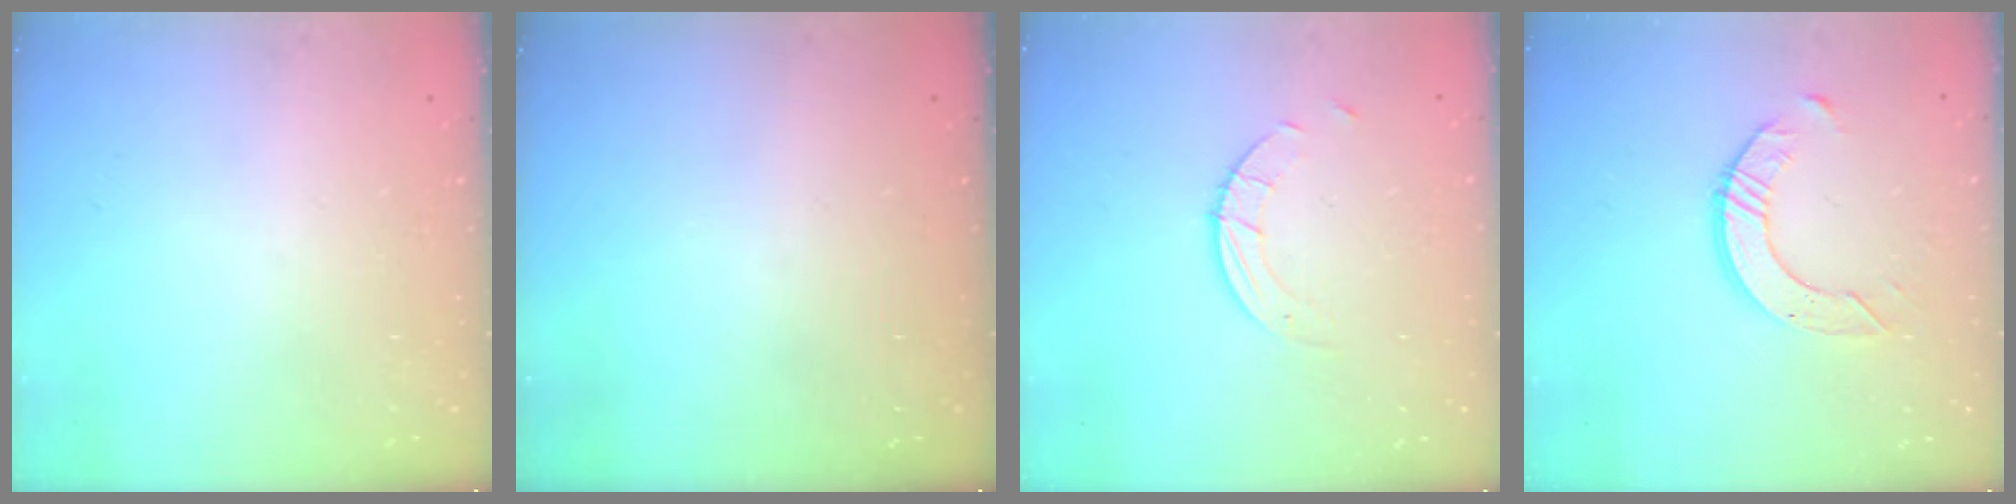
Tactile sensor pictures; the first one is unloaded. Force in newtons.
{"total": 0.0}
{"total": 2.7, "press": 2.7, "slide": 0.3}
{"total": 6.4, "press": 6.4, "slide": 0.6}